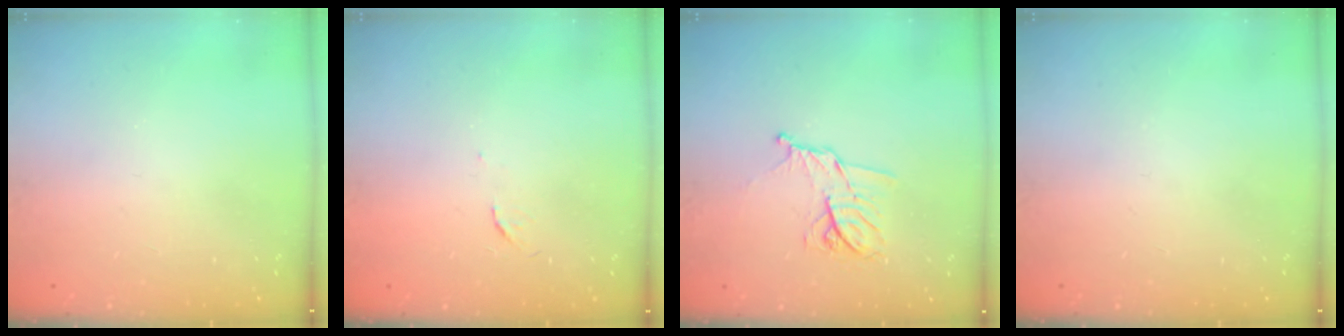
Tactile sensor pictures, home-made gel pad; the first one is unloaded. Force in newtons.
{"total": 3.2, "press": 3.2, "slide": 0.4}
{"total": 10.3, "press": 10.3, "slide": 0.3}
{"total": 0.0}